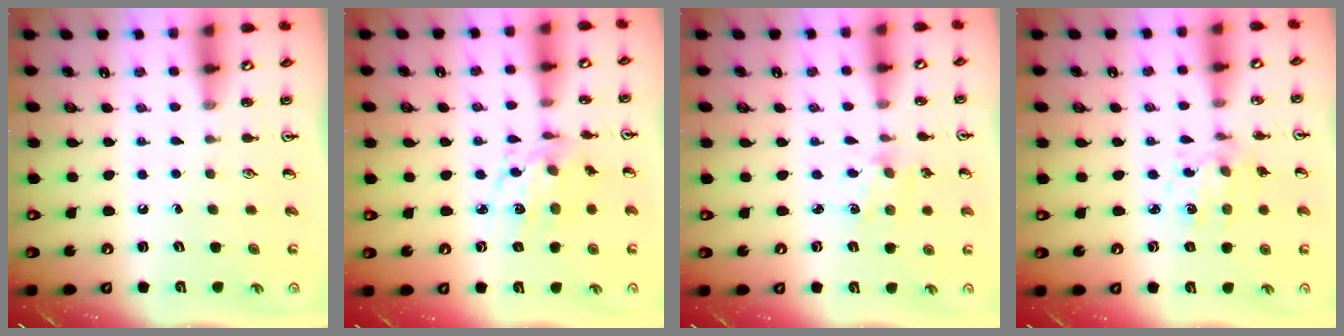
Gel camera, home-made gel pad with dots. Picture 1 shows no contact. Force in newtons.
{"total": 9.5, "press": 9.5, "slide": 0.6}
{"total": 1.8, "press": 1.8, "slide": 0.3}
{"total": 3.8, "press": 3.6, "slide": 1.2}